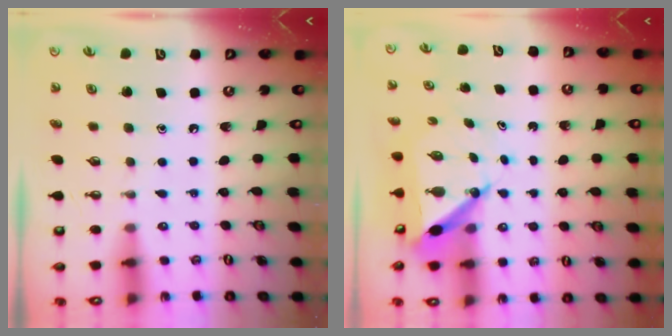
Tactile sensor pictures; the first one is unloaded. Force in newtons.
{"total": 6.7, "press": 6.7, "slide": 0.5}